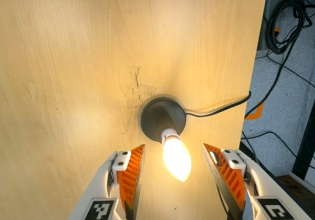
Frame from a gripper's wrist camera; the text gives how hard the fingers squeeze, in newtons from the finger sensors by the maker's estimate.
{"total": 0.0}